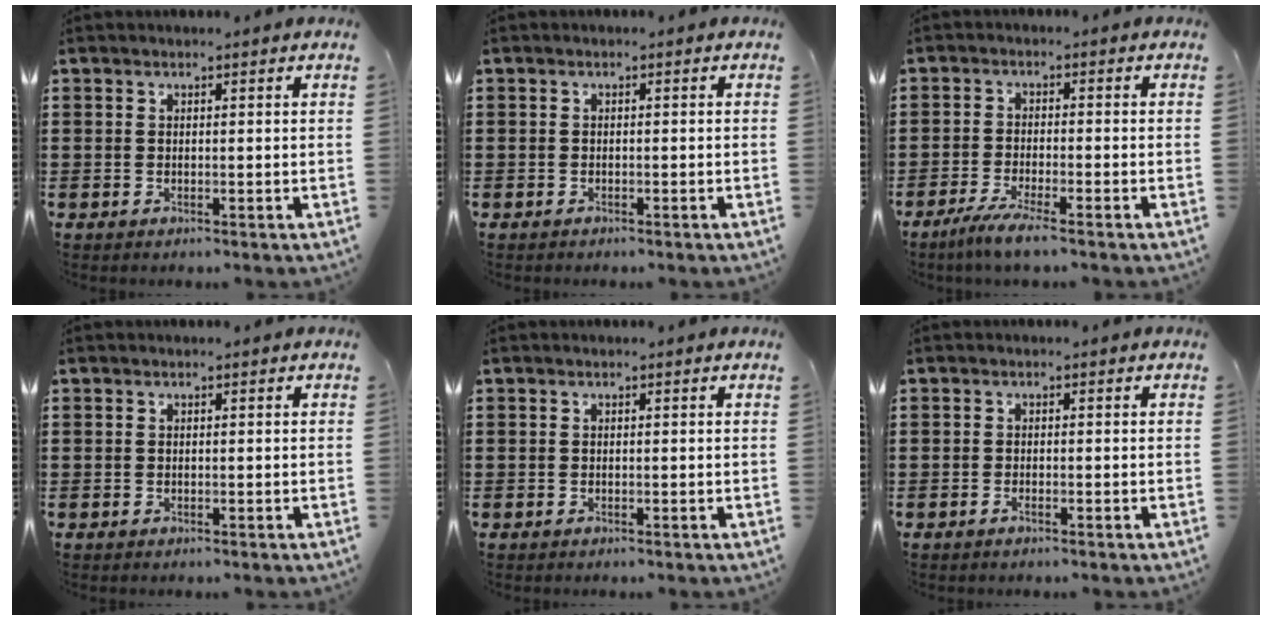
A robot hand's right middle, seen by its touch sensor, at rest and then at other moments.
{"total": 0.6, "force": [-0.6, 0.2, -0.1], "torque": [0.002, 0.001, -0.014]}
{"total": 4.1, "force": [-3.4, 0.0, 2.4], "torque": [-0.052, -0.014, -0.066]}
{"total": 0.0}
{"total": 0.0}
{"total": 0.7, "force": [-0.5, 0.1, 0.4], "torque": [-0.010, -0.003, -0.009]}